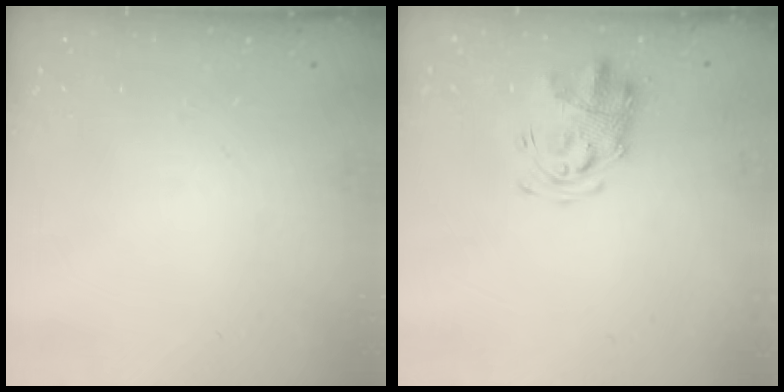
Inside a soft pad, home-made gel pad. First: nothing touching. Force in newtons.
{"total": 4.1, "press": 4.1, "slide": 0.7}